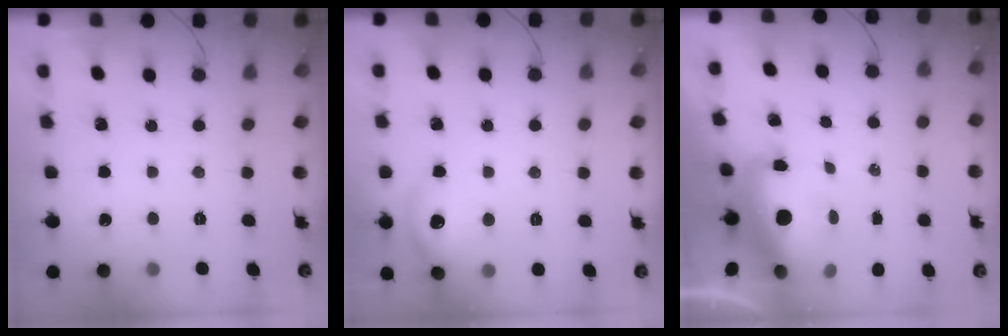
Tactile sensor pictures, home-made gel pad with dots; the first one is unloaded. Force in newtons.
{"total": 9.8, "press": 9.0, "slide": 4.0}
{"total": 11.0, "press": 10.7, "slide": 2.6}